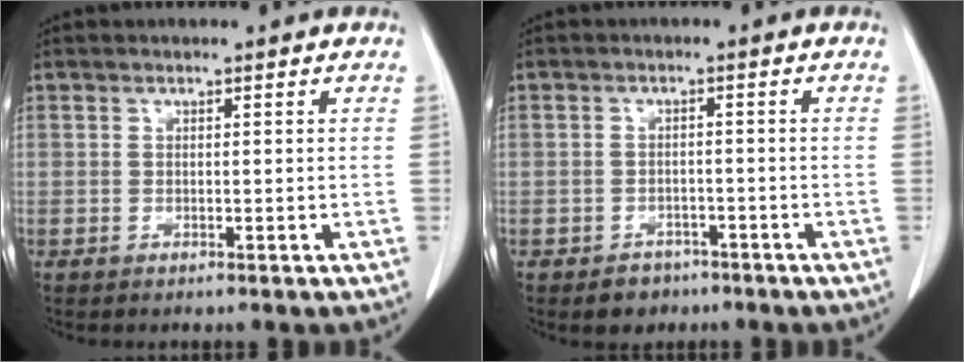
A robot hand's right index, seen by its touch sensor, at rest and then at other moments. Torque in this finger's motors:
{"motor_torque": [-0.61, -0.42, -0.24, -0.08]}